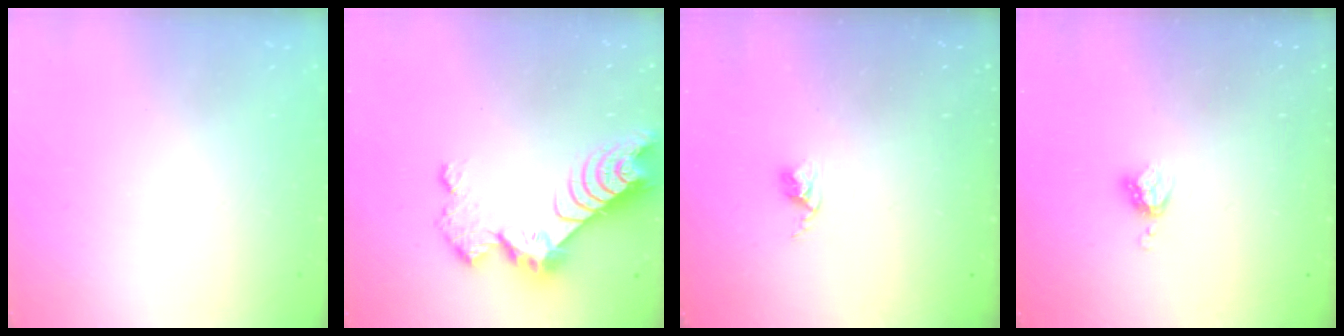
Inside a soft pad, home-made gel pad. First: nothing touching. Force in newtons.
{"total": 9.0, "press": 9.0, "slide": 0.8}
{"total": 2.4, "press": 2.4, "slide": 0.3}
{"total": 4.0, "press": 4.0, "slide": 0.5}